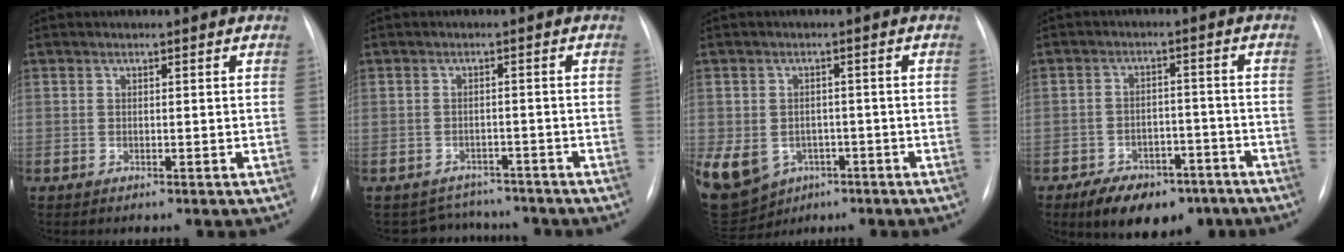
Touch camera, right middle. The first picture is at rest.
{"total": 5.3, "force": [-4.9, 2.1, -0.5], "torque": [0.008, 0.018, -0.062]}
{"total": 25.9, "force": [-10.4, 21.0, 11.1], "torque": [-0.382, -0.013, -0.142]}
{"total": 11.0, "force": [-7.6, 5.6, 5.5], "torque": [-0.079, 0.008, -0.114]}